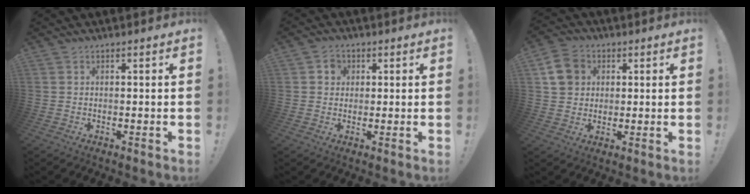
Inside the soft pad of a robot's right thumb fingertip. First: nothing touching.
{"total": 3.8, "force": [1.1, 3.4, 1.3], "torque": [-0.017, 0.000, 0.021]}
{"total": 9.1, "force": [2.8, 8.0, 3.5], "torque": [-0.045, 0.001, 0.059]}